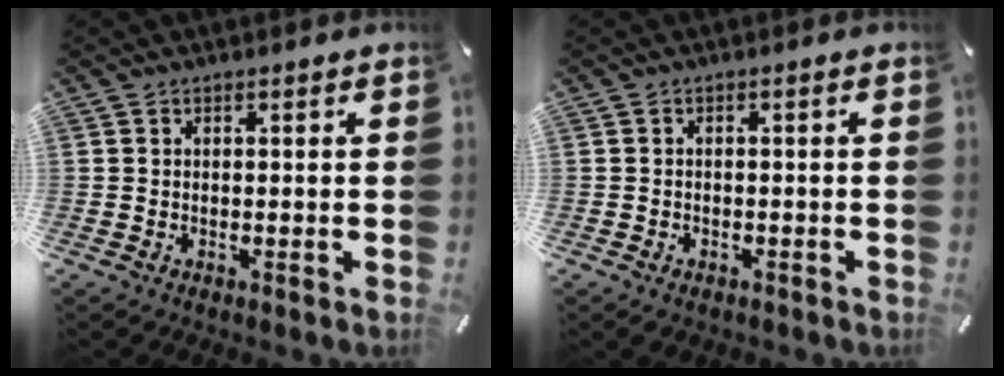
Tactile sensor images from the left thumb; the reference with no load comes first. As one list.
[{"total": 1.4, "force": [-1.0, 0.9, 0.5], "torque": [-0.009, 0.006, -0.022]}]